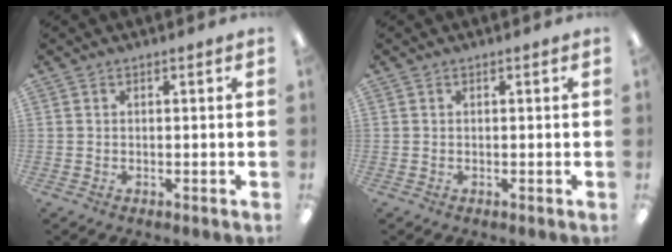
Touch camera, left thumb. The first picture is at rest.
{"total": 0.0}